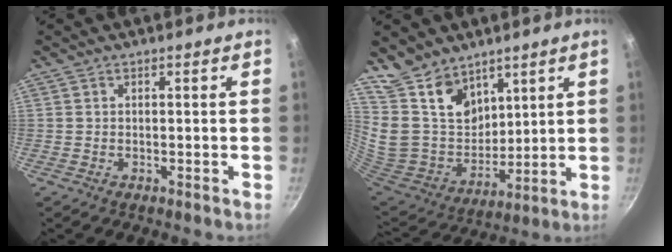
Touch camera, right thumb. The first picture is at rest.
{"total": 17.1, "force": [11.5, 10.9, 6.5], "torque": [-0.087, -0.082, 0.232]}